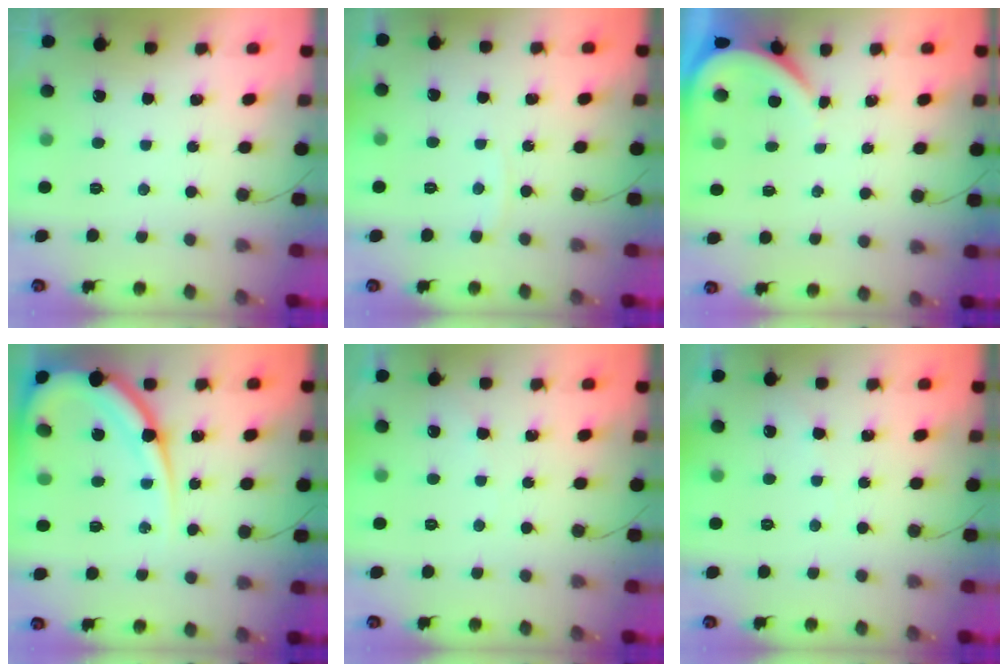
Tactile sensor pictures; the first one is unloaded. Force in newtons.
{"total": 3.6, "press": 3.6, "slide": 0.4}
{"total": 3.7, "press": 3.6, "slide": 0.2}
{"total": 16.8, "press": 16.7, "slide": 1.8}
{"total": 2.4, "press": 2.4, "slide": 0.3}
{"total": 2.4, "press": 2.4, "slide": 0.3}